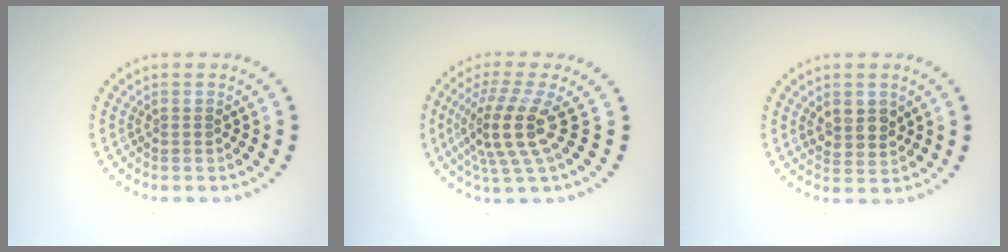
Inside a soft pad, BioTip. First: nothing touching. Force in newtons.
{"total": 4.6, "press": 3.5, "slide": 3.0}
{"total": 2.2, "press": 2.1, "slide": 0.7}